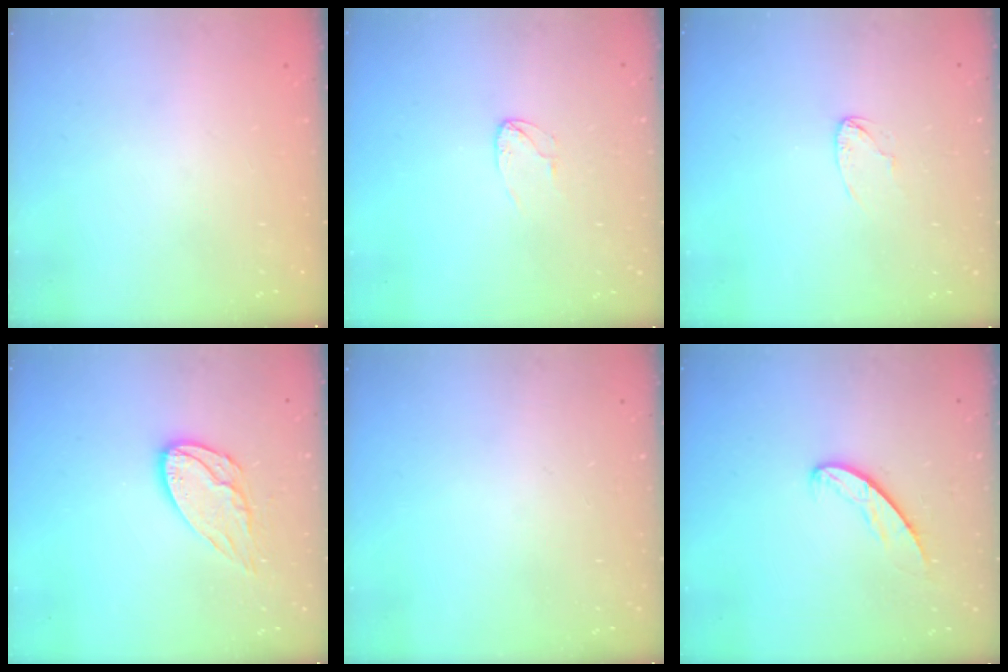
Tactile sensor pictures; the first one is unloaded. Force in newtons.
{"total": 3.9, "press": 3.9, "slide": 0.3}
{"total": 2.5, "press": 2.5, "slide": 0.2}
{"total": 10.3, "press": 10.3, "slide": 0.4}
{"total": 0.0}
{"total": 5.9, "press": 5.9, "slide": 0.4}